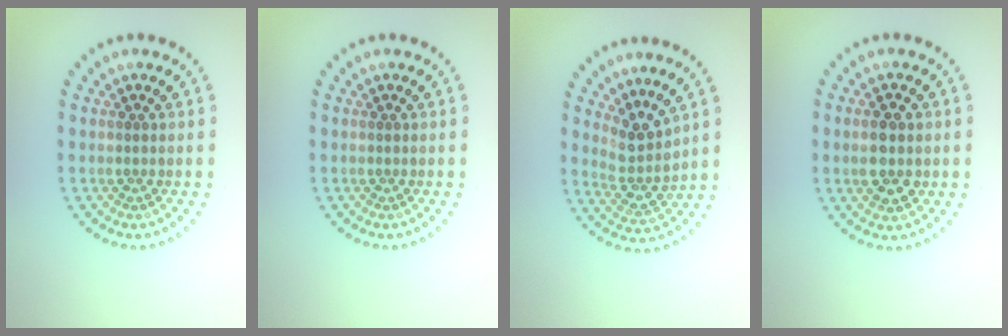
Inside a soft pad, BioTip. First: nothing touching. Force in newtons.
{"total": 0.0}
{"total": 3.1, "press": 2.4, "slide": 1.9}
{"total": 3.6, "press": 3.5, "slide": 0.2}